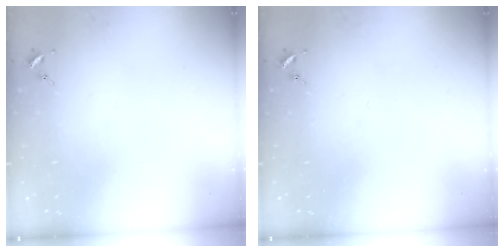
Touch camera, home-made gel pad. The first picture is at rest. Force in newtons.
{"total": 0.0}